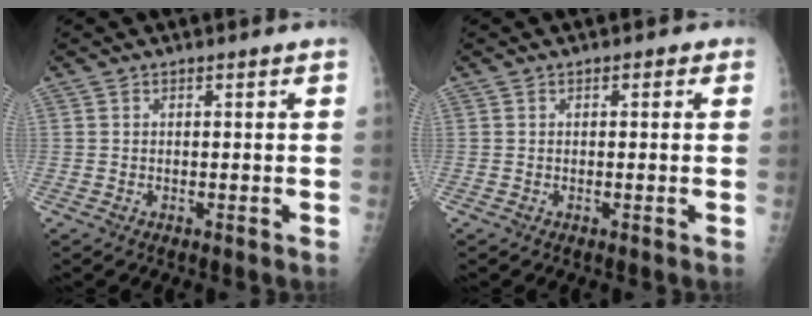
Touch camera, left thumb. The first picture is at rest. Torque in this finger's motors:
{"motor_torque": [-0.23, 0.07, -0.03, -0.15, 0.03]}